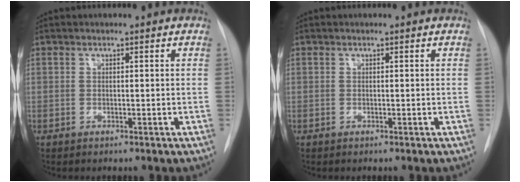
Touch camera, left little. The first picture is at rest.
{"total": 0.0}